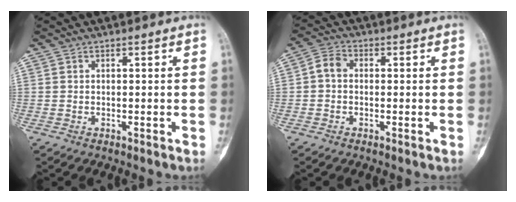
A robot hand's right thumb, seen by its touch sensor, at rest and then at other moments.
{"total": 3.7, "force": [-0.2, 2.8, 2.4], "torque": [-0.037, 0.011, -0.015]}